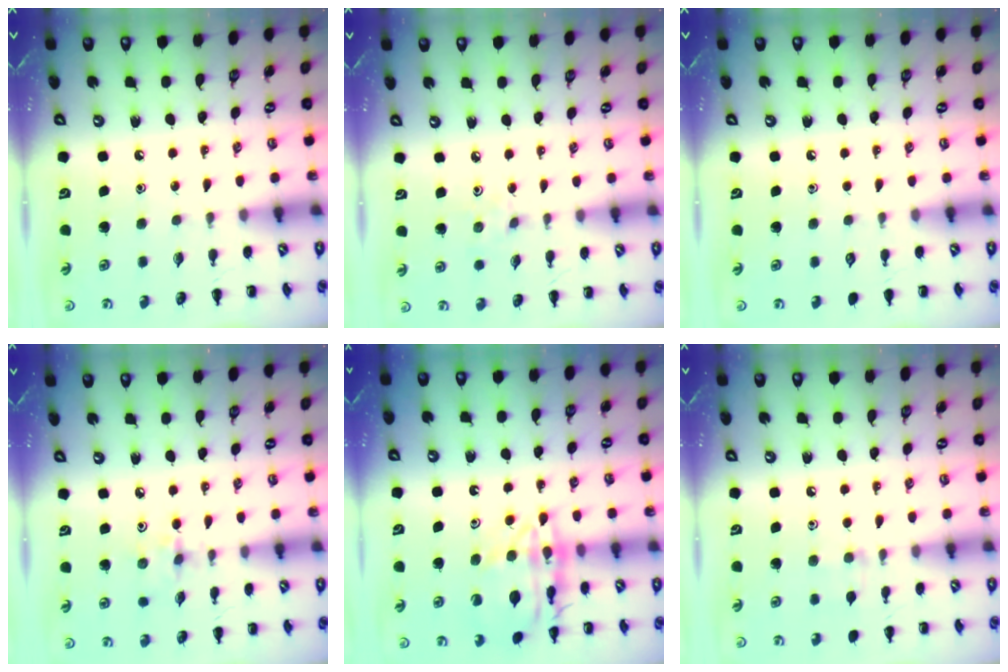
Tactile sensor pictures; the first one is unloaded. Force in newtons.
{"total": 2.5, "press": 2.3, "slide": 0.9}
{"total": 0.0}
{"total": 2.2, "press": 2.1, "slide": 0.6}
{"total": 15.1, "press": 15.0, "slide": 1.4}
{"total": 6.1, "press": 5.6, "slide": 2.4}